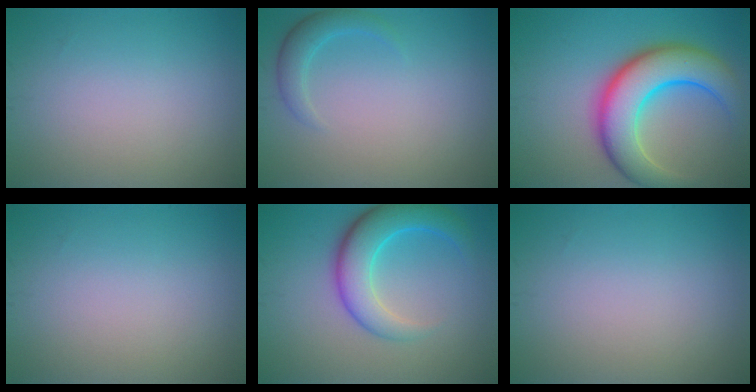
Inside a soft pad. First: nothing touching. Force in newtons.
{"total": 2.1, "press": 2.1, "slide": 0.2}
{"total": 9.0, "press": 9.0, "slide": 0.1}
{"total": 0.0}
{"total": 6.0, "press": 6.0, "slide": 0.2}
{"total": 0.0}